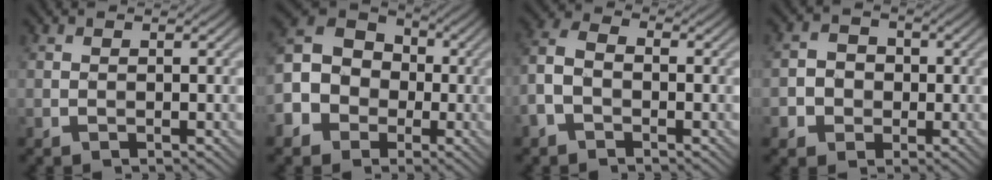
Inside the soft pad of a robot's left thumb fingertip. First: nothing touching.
{"total": 10.3, "force": [-3.1, 8.7, 4.6], "torque": [-0.120, -0.021, -0.078]}
{"total": 4.6, "force": [-2.0, 2.9, 3.0], "torque": [-0.077, 0.007, -0.054]}
{"total": 4.1, "force": [-0.9, 3.8, 1.3], "torque": [-0.019, 0.004, -0.030]}